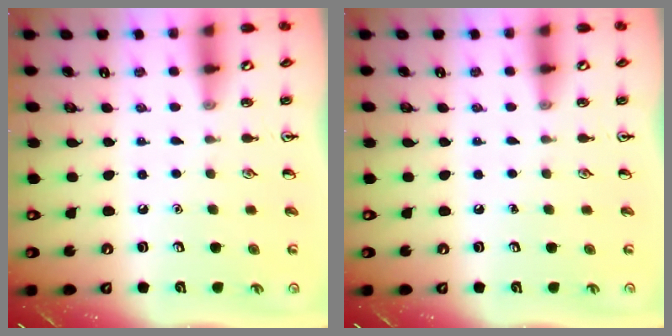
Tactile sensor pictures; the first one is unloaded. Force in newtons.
{"total": 0.0}